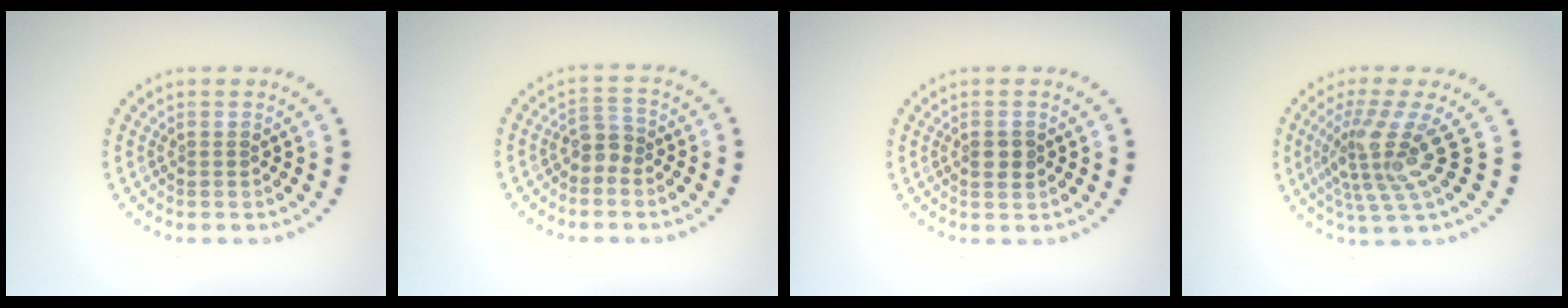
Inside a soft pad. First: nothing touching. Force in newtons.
{"total": 1.8, "press": 1.5, "slide": 1.0}
{"total": 1.6, "press": 1.6, "slide": 0.2}
{"total": 4.7, "press": 3.2, "slide": 3.5}